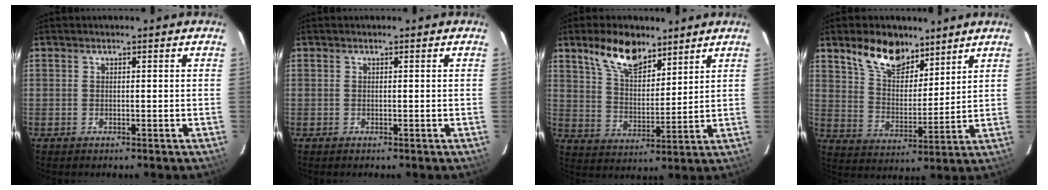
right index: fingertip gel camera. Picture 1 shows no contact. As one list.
[{"total": 0.0}, {"total": 11.1, "force": [7.8, 5.0, 6.1], "torque": [-0.107, 0.008, 0.146]}, {"total": 11.8, "force": [8.4, 5.9, 5.9], "torque": [-0.105, 0.012, 0.156]}]